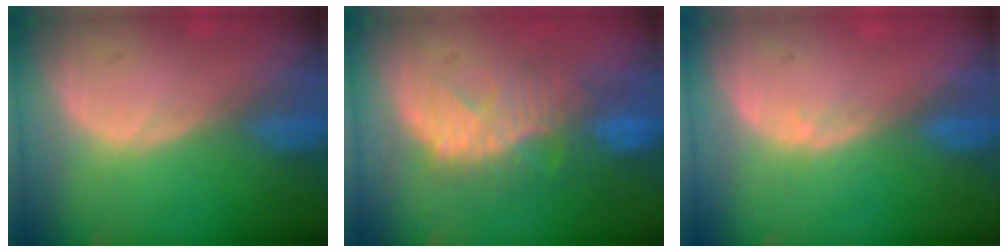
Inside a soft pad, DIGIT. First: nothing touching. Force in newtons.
{"total": 10.1, "press": 8.8, "slide": 4.8}
{"total": 0.8, "press": 0.6, "slide": 0.6}